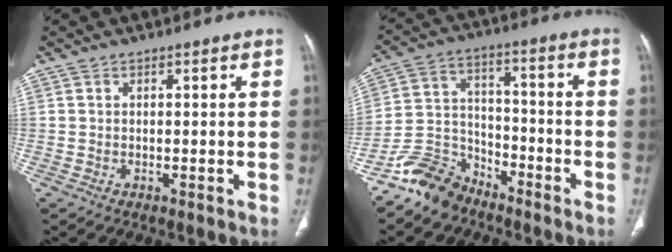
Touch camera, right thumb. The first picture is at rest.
{"total": 10.4, "force": [-8.3, 5.7, 2.6], "torque": [-0.040, 0.071, -0.167]}